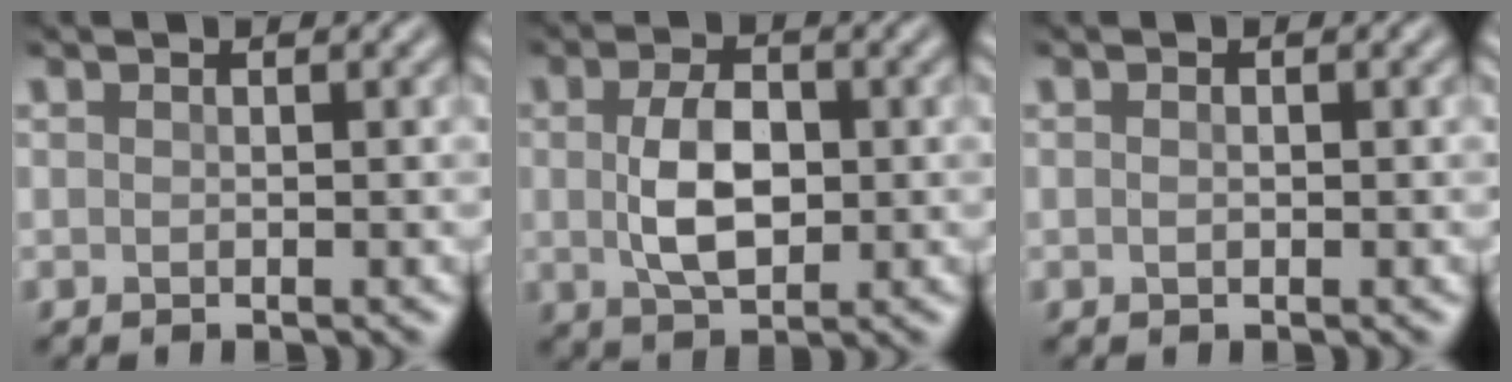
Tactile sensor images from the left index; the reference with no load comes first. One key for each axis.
{"total": 5.1, "fx": 0.2, "fy": 3.0, "fz": 4.2, "tx": -0.087, "ty": 0.002, "tz": 0.005}
{"total": 0.5, "fx": 0.0, "fy": 0.3, "fz": 0.4, "tx": -0.010, "ty": 0.001, "tz": 0.001}